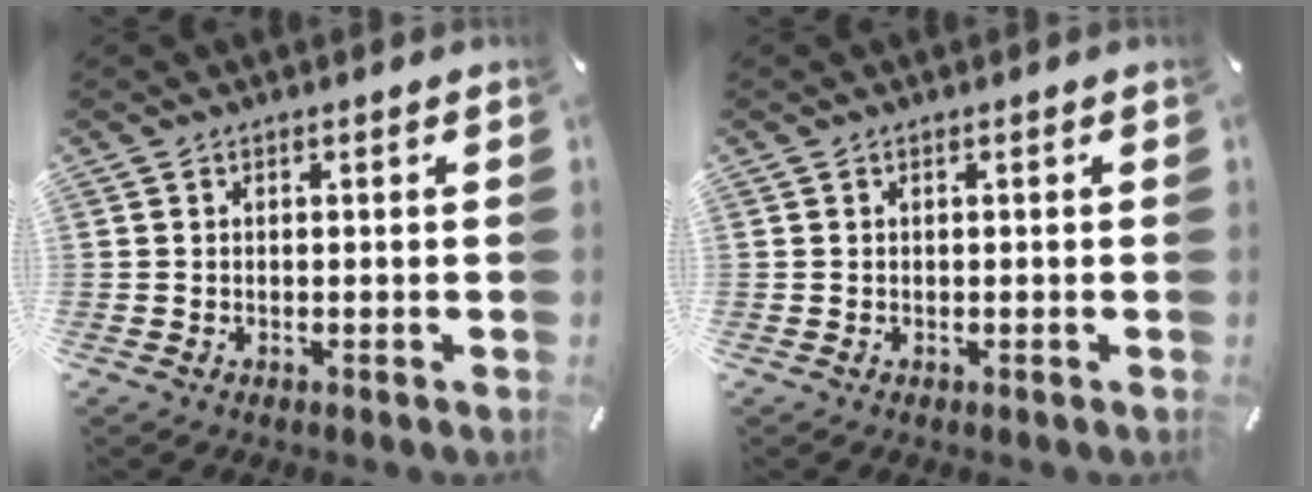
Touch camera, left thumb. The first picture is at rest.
{"total": 0.0}